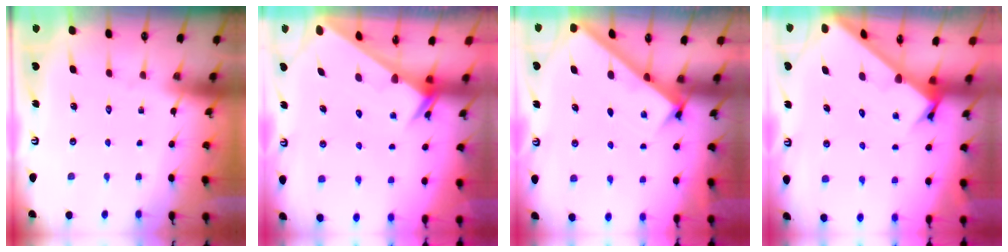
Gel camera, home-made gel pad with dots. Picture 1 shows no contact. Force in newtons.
{"total": 2.5, "press": 2.5, "slide": 0.1}
{"total": 2.7, "press": 2.7, "slide": 0.3}
{"total": 2.8, "press": 2.8, "slide": 0.2}